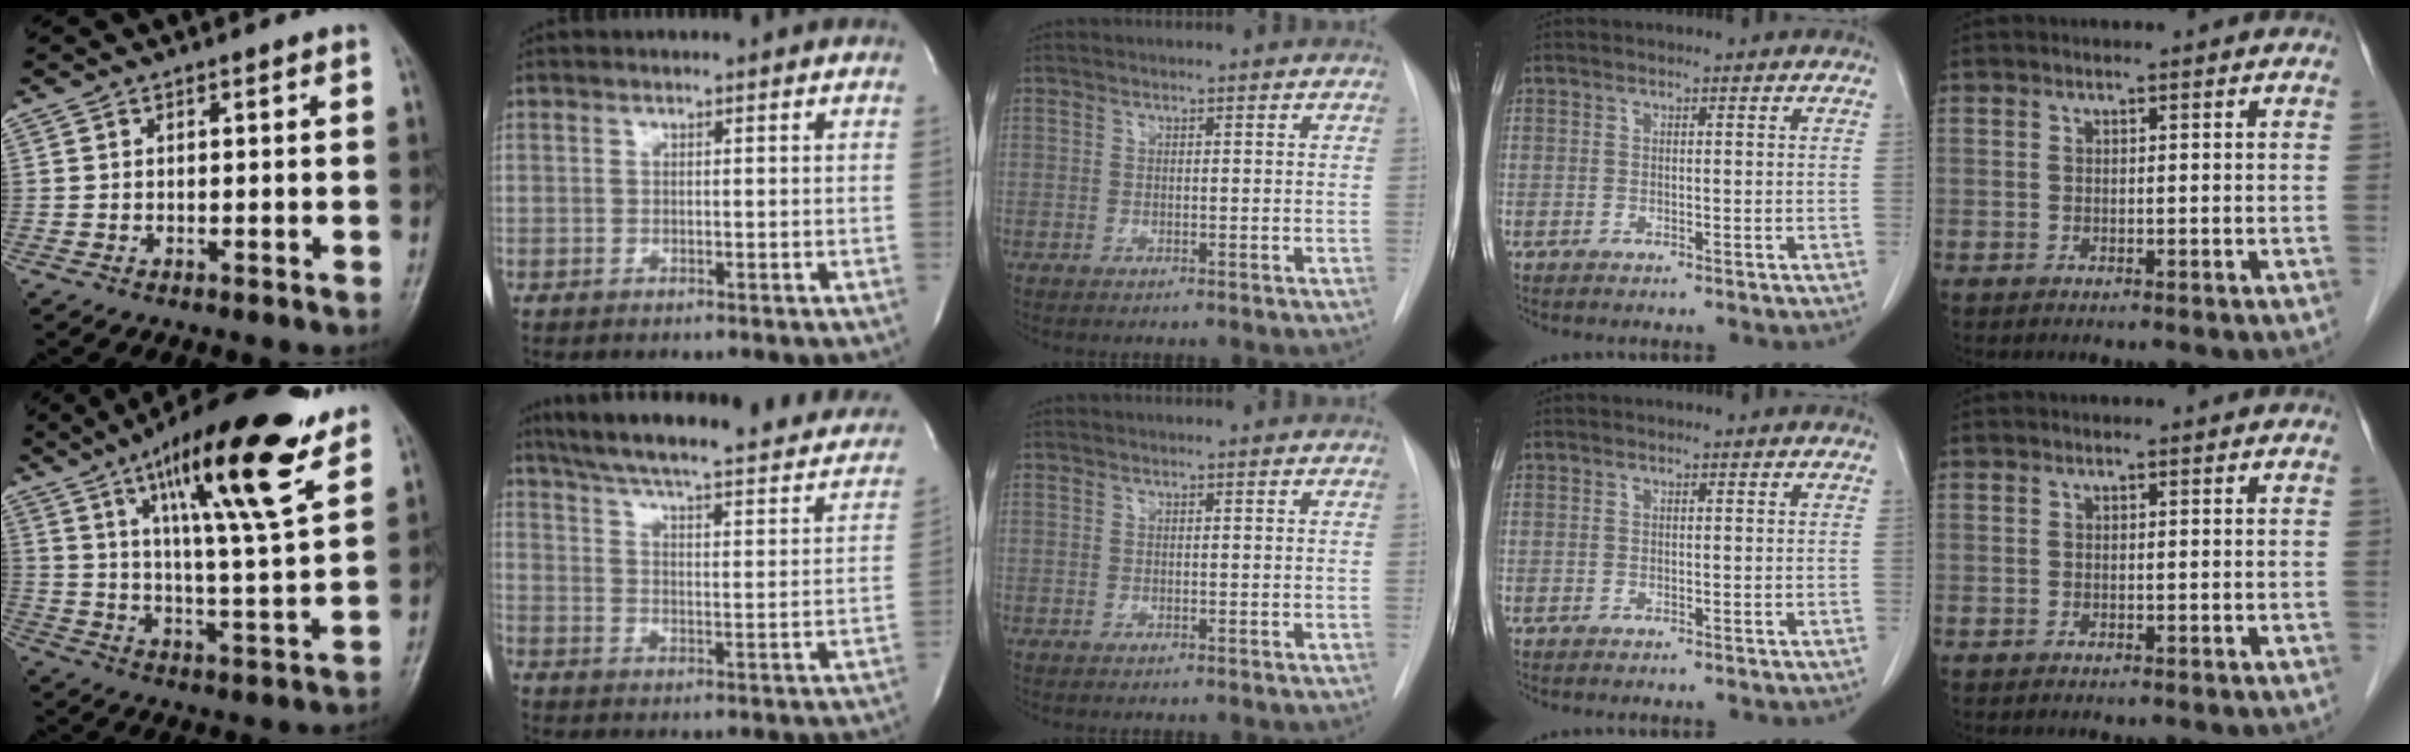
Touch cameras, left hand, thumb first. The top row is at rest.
{"thumb": {"total": 22.1, "force": [13.4, 4.1, 17.1], "torque": [-0.250, -0.055, 0.212]}, "index": {"total": 30.0, "force": [24.6, 6.3, 16.0], "torque": [-0.245, -0.022, 0.302]}}